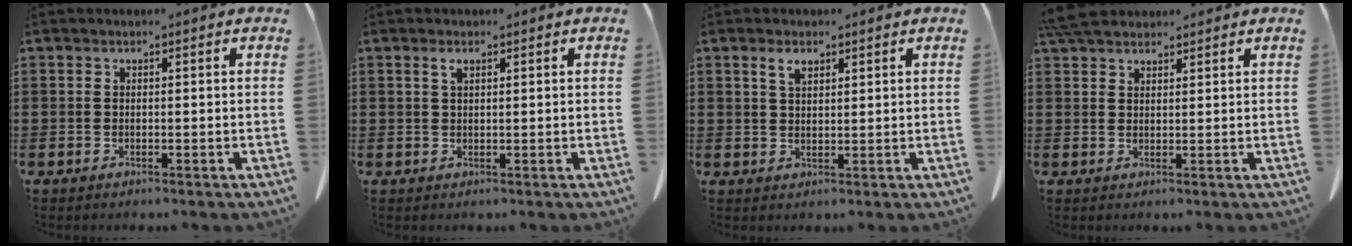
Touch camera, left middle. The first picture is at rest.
{"total": 1.4, "force": [0.7, 0.3, 1.1], "torque": [-0.024, 0.002, 0.012]}
{"total": 2.5, "force": [1.6, 1.0, 1.6], "torque": [-0.029, 0.002, 0.027]}
{"total": 4.7, "force": [4.3, 1.3, 1.7], "torque": [-0.043, -0.001, 0.083]}